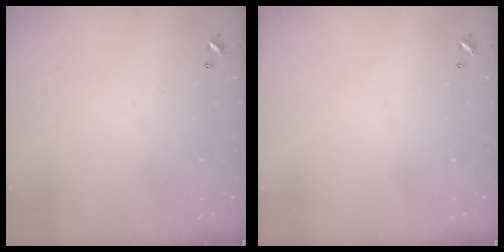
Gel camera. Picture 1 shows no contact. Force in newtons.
{"total": 0.0}